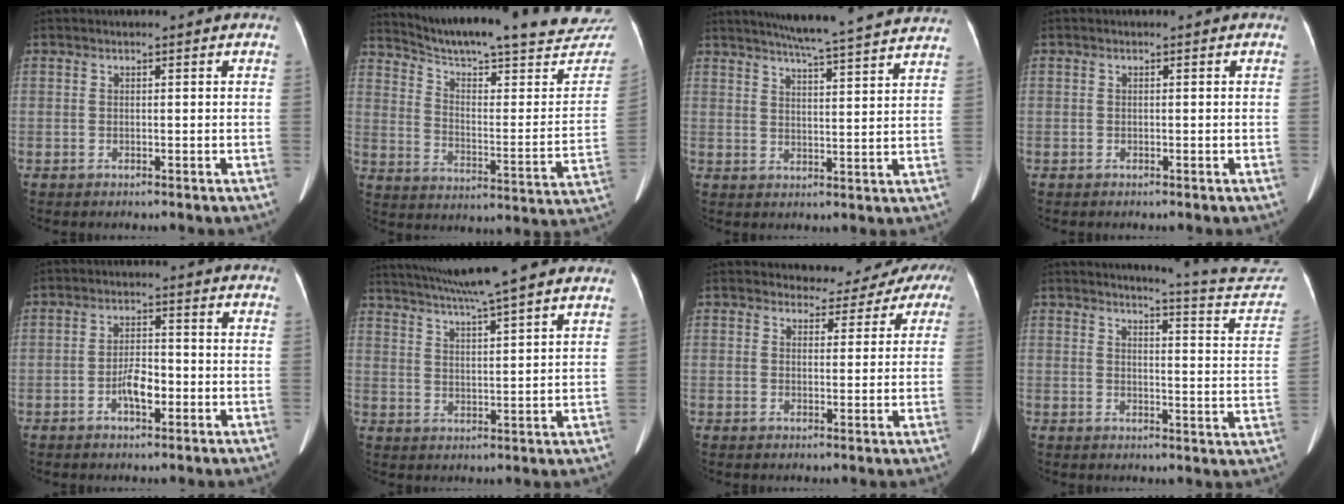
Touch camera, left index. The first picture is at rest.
{"total": 30.1, "force": [27.5, 3.3, 11.7], "torque": [-0.180, -0.094, 0.355]}
{"total": 21.5, "force": [19.6, 0.1, 8.7], "torque": [-0.137, -0.010, 0.247]}
{"total": 0.0}
{"total": 4.0, "force": [-1.7, 1.5, 3.3], "torque": [-0.062, 0.005, -0.032]}
{"total": 17.0, "force": [14.5, 0.0, 8.8], "torque": [-0.156, 0.027, 0.208]}
{"total": 6.4, "force": [5.1, 3.4, 1.7], "torque": [-0.011, 0.014, 0.044]}
{"total": 15.1, "force": [14.9, -1.0, 2.0], "torque": [-0.021, -0.113, 0.150]}